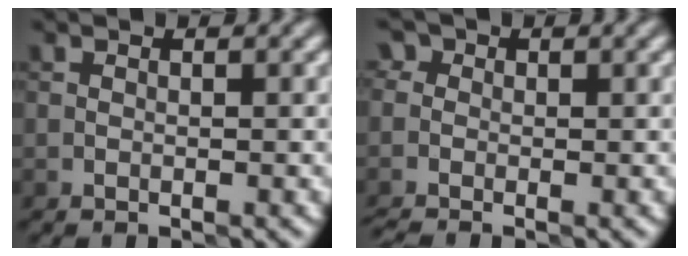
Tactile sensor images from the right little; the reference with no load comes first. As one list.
[{"total": 2.6, "force": [-1.1, 2.0, 1.3], "torque": [-0.017, 0.011, -0.034]}]